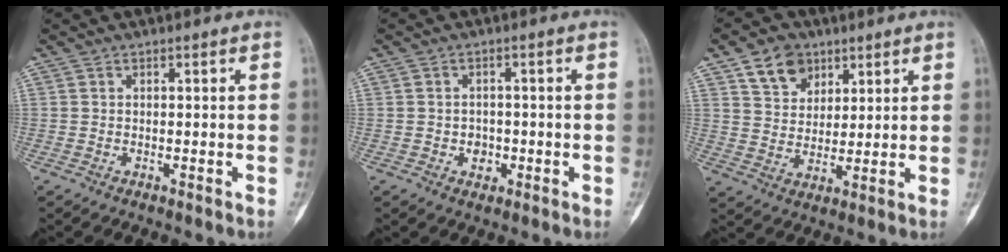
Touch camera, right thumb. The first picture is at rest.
{"total": 2.6, "force": [-0.9, 2.1, 1.1], "torque": [0.000, 0.005, -0.010]}
{"total": 8.5, "force": [4.8, 6.1, 3.5], "torque": [-0.035, -0.023, 0.087]}